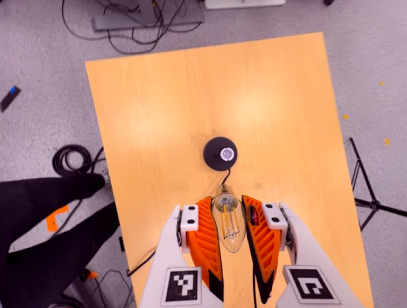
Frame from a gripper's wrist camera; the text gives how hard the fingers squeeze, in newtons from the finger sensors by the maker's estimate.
{"total": 21.4, "left": 24.4, "right": 18.5}